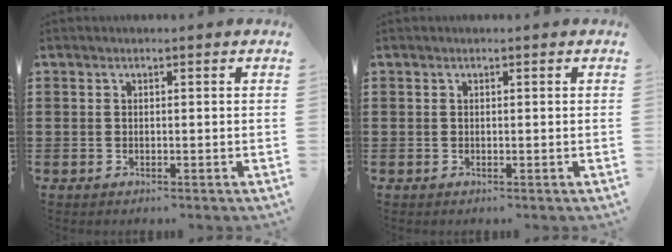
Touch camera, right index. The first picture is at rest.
{"total": 0.0}